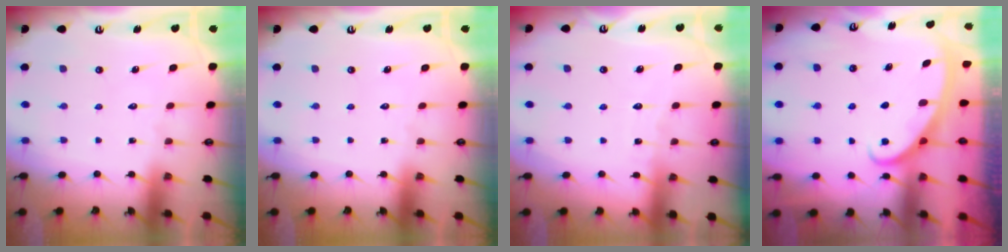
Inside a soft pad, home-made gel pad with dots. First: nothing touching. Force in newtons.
{"total": 0.0}
{"total": 2.6, "press": 2.6, "slide": 0.3}
{"total": 3.0, "press": 3.0, "slide": 0.4}